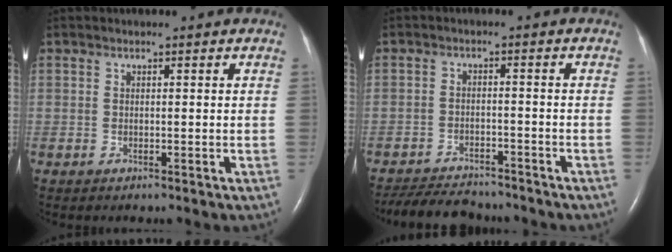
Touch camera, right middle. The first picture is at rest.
{"total": 9.0, "force": [-8.5, 1.9, 2.5], "torque": [-0.043, -0.008, -0.129]}